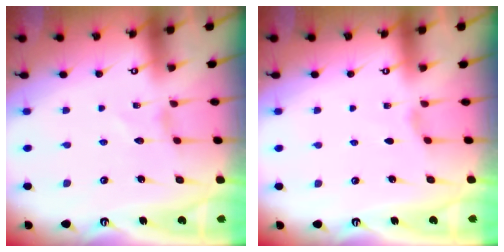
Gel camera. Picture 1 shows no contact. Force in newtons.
{"total": 0.0}